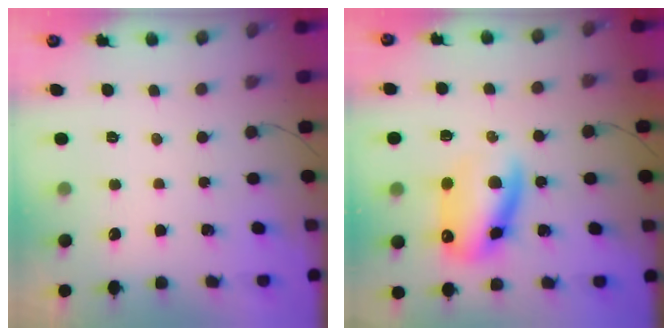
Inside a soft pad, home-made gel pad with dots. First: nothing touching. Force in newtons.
{"total": 13.8, "press": 13.5, "slide": 2.9}